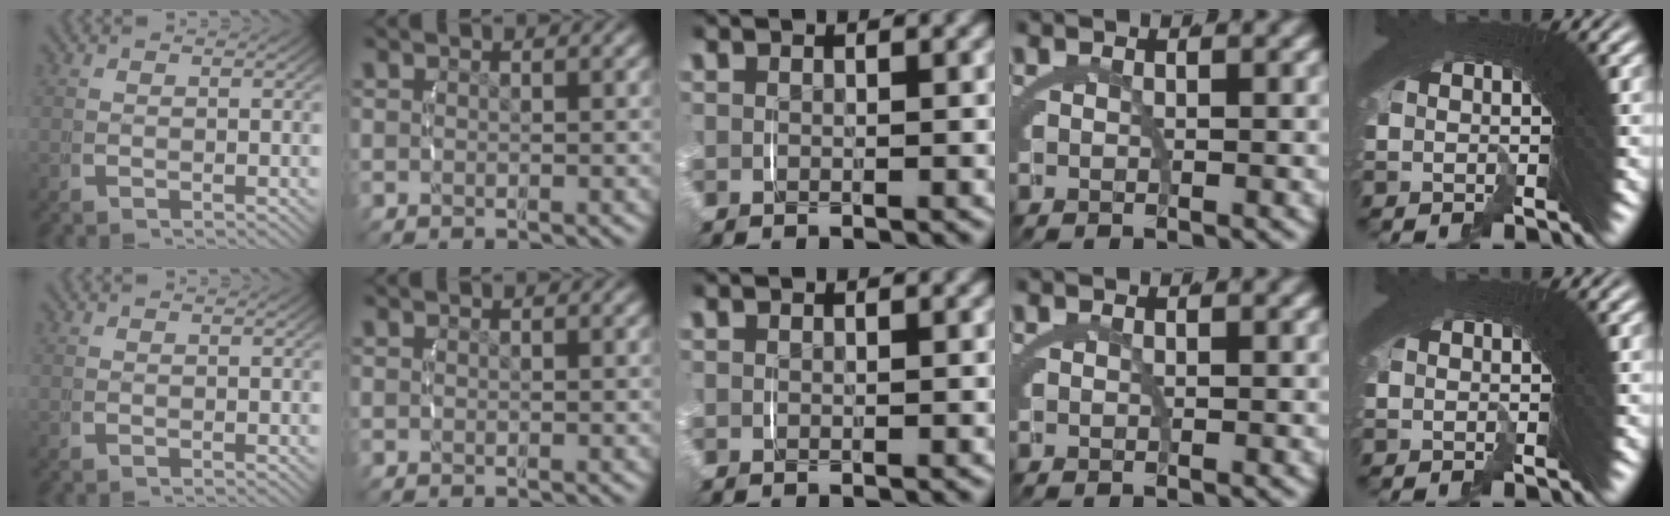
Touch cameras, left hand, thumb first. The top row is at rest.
{}